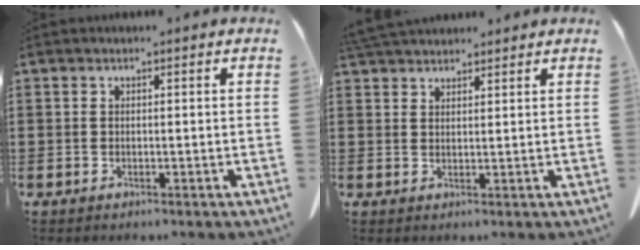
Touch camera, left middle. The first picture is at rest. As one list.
[{"total": 3.7, "force": [3.5, 0.8, 1.0], "torque": [-0.028, -0.006, 0.067]}]